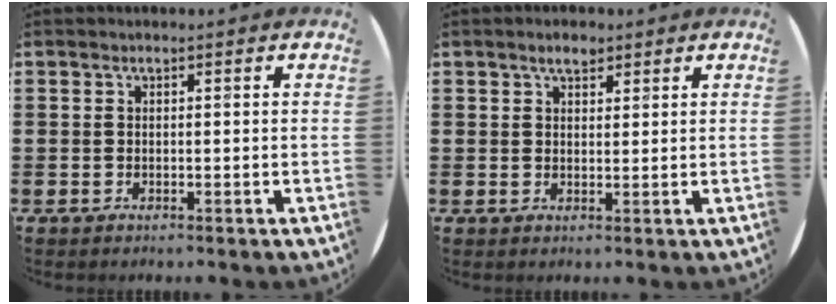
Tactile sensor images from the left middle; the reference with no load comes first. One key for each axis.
{"total": 2.3, "fx": 1.8, "fy": 1.2, "fz": 0.9, "tx": -0.003, "ty": -0.001, "tz": 0.030}